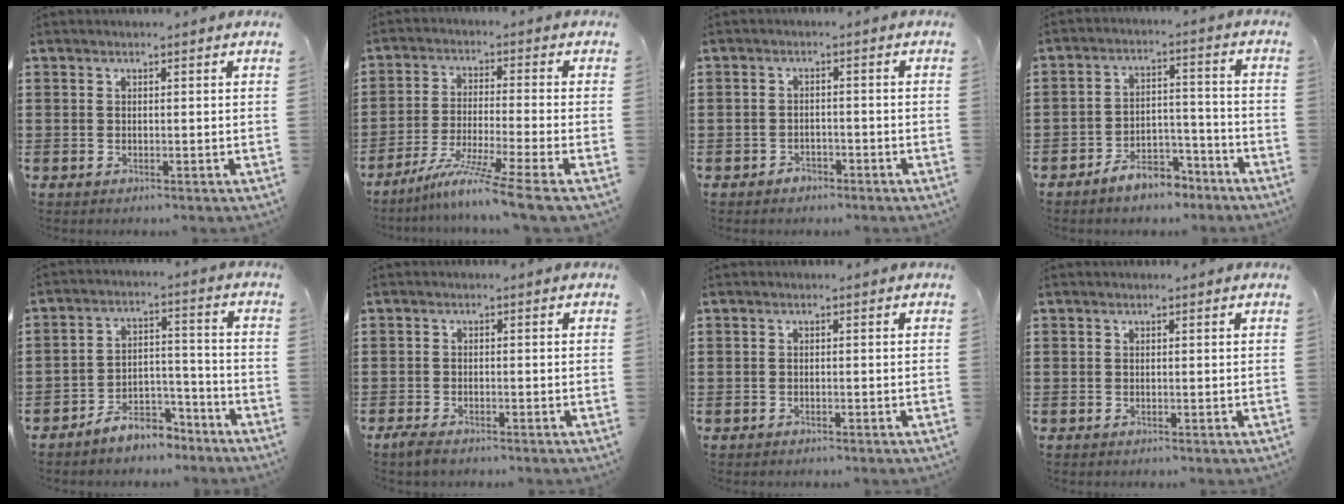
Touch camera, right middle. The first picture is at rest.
{"total": 8.4, "force": [-6.6, -0.9, 5.2], "torque": [-0.102, -0.015, -0.131]}
{"total": 1.8, "force": [-1.5, 0.9, 0.0], "torque": [-0.007, 0.003, -0.036]}
{"total": 6.1, "force": [-5.4, 2.1, 1.8], "torque": [-0.024, 0.021, -0.103]}
{"total": 6.3, "force": [-5.8, 2.2, 1.2], "torque": [-0.017, 0.022, -0.114]}
{"total": 1.7, "force": [-1.4, 0.4, 0.9], "torque": [-0.032, -0.006, -0.032]}
{"total": 0.8, "force": [-0.7, 0.3, 0.1], "torque": [-0.002, 0.002, -0.016]}
{"total": 0.0}